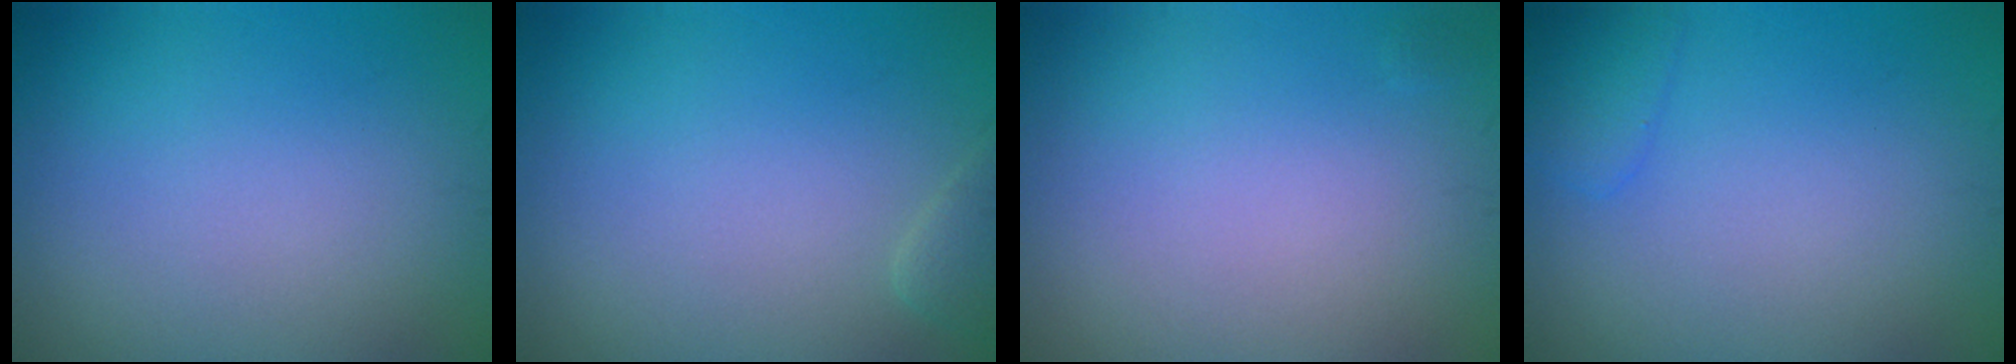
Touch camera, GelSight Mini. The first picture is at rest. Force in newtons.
{"total": 1.1, "press": 1.1, "slide": 0.1}
{"total": 0.0}
{"total": 1.5, "press": 1.5, "slide": 0.2}